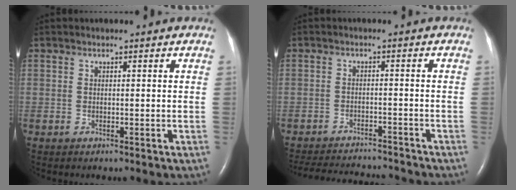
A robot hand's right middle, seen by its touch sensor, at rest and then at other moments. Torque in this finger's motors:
{"motor_torque": [0.27, -0.42, -0.01, 0.03]}